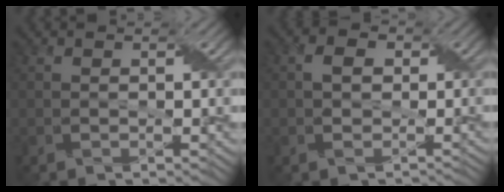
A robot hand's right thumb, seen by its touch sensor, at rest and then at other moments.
{"total": 2.7, "force": [-0.3, 2.3, 1.4], "torque": [-0.027, -0.002, -0.004]}